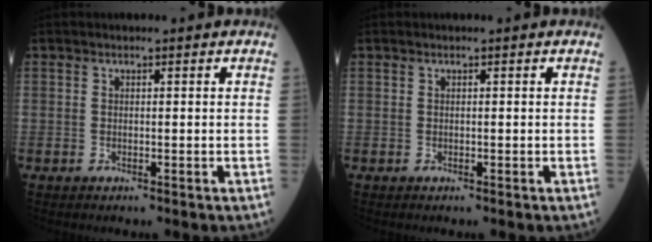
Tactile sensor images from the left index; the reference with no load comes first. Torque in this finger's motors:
{"motor_torque": [0.00, 0.00, 0.00, 0.00]}